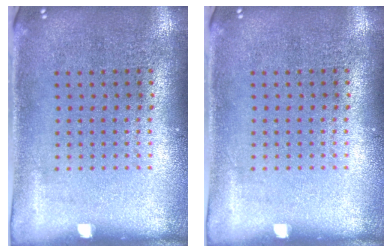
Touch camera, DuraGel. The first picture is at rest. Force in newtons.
{"total": 0.0}